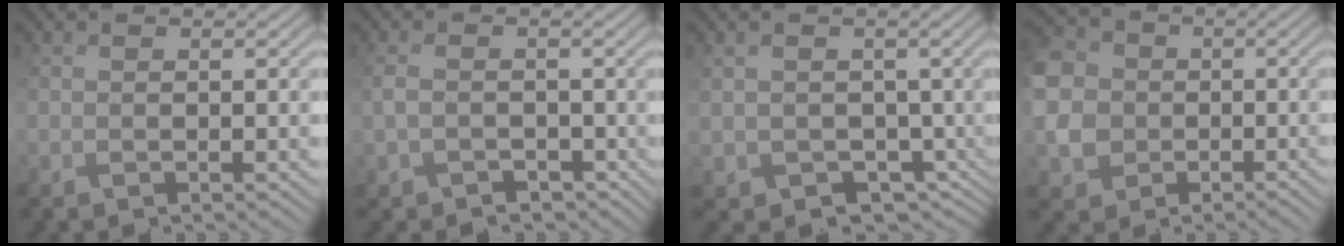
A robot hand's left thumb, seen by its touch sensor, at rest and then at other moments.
{"total": 1.4, "force": [-0.4, 1.3, 0.0], "torque": [-0.002, 0.003, -0.009]}
{"total": 5.1, "force": [0.7, 4.9, 1.3], "torque": [-0.037, -0.014, 0.005]}
{"total": 7.1, "force": [-0.3, 6.5, 3.0], "torque": [-0.101, 0.001, -0.012]}